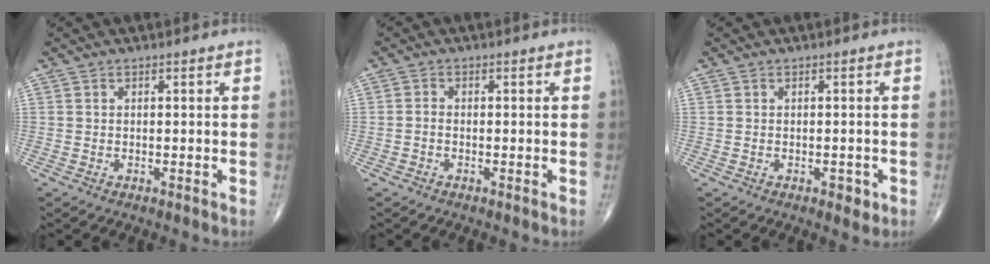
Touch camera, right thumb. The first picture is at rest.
{"total": 1.0, "force": [-0.4, 0.6, 0.6], "torque": [-0.010, 0.002, -0.011]}
{"total": 1.9, "force": [-0.8, 1.2, 1.3], "torque": [-0.009, 0.000, -0.008]}